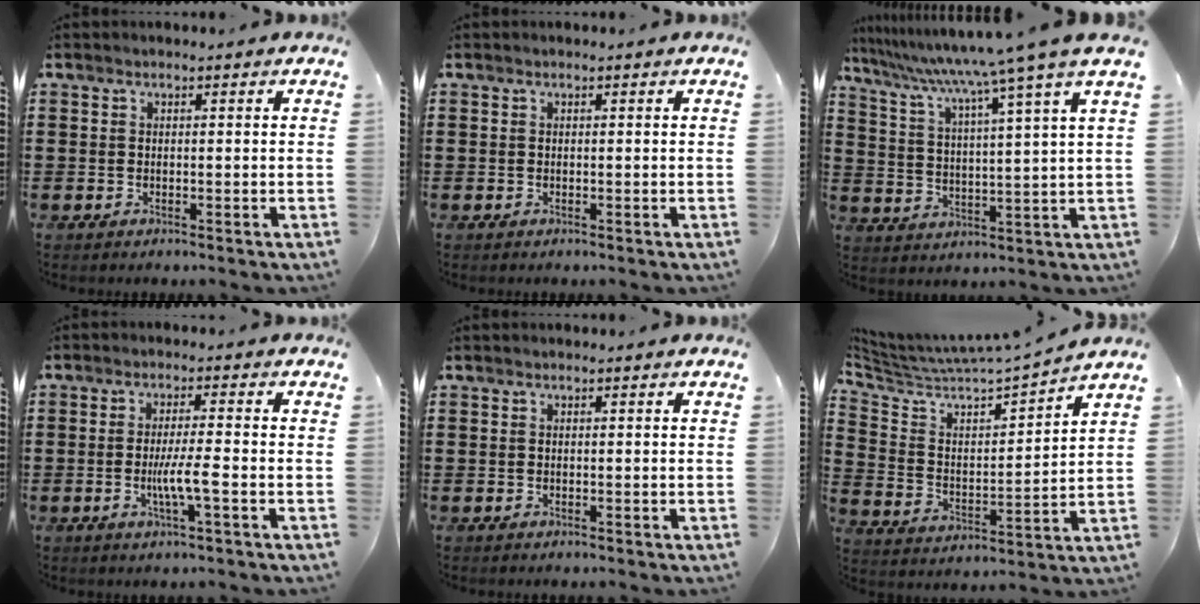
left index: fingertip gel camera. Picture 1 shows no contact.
{"total": 0.0}
{"total": 7.9, "force": [6.3, -1.9, 4.4], "torque": [-0.112, -0.045, 0.094]}
{"total": 5.0, "force": [-1.3, 0.1, 4.9], "torque": [-0.099, -0.009, -0.030]}
{"total": 0.0}
{"total": 4.8, "force": [4.4, 0.7, 1.9], "torque": [-0.065, -0.043, 0.065]}